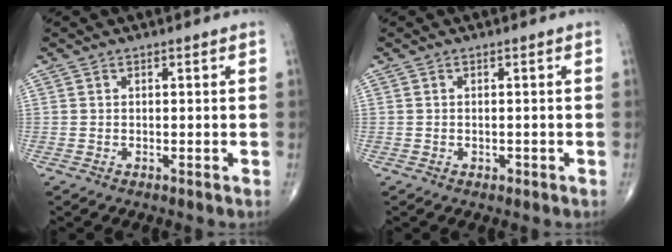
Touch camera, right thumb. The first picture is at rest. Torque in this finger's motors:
{"motor_torque": [-0.35, -0.01, -0.19, 0.02, 0.02]}